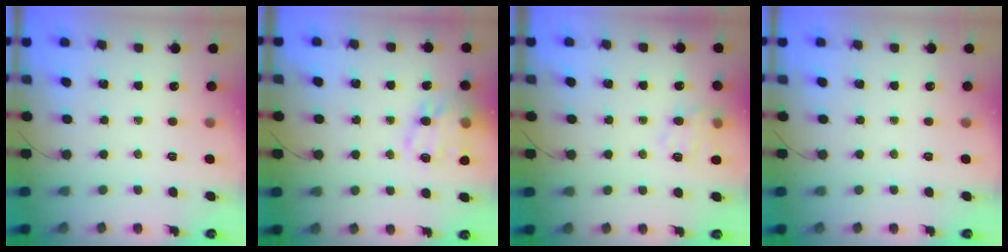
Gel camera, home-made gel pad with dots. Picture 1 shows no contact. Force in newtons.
{"total": 17.7, "press": 17.6, "slide": 2.1}
{"total": 11.0, "press": 10.9, "slide": 1.4}
{"total": 0.0}